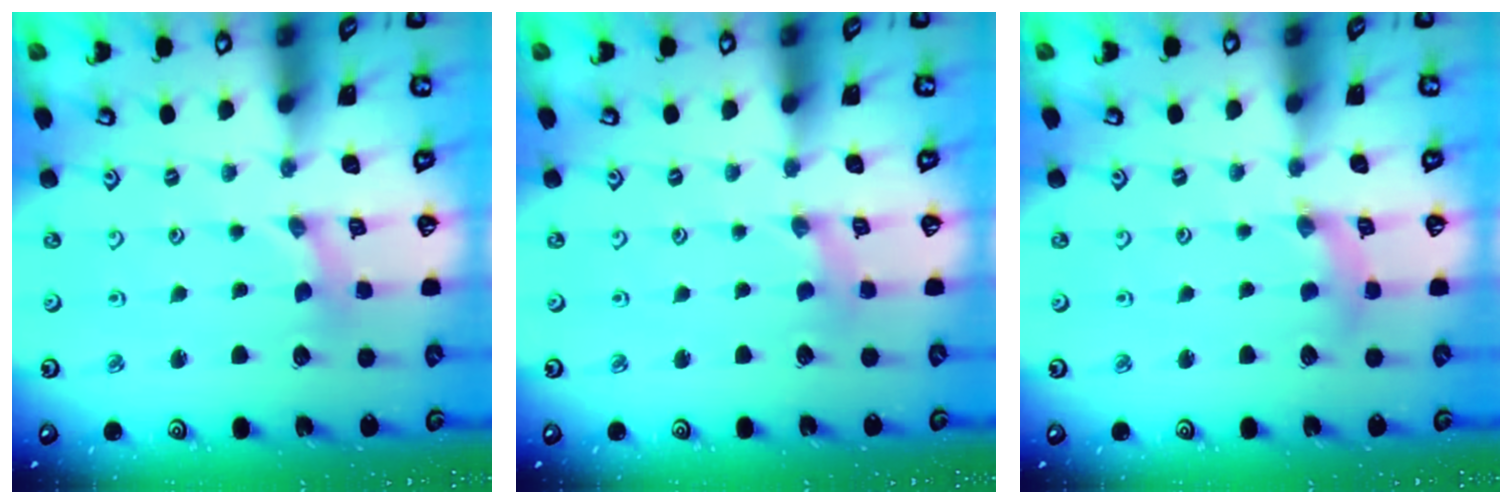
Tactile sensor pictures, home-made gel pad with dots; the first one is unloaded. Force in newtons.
{"total": 0.6, "press": 0.6, "slide": 0.1}
{"total": 1.7, "press": 1.6, "slide": 0.3}